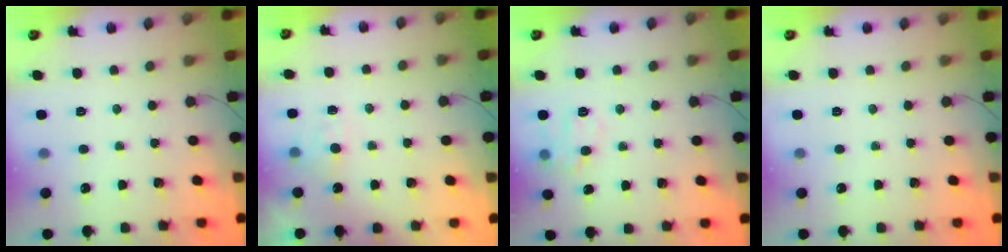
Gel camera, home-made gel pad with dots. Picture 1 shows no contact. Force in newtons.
{"total": 3.1, "press": 2.6, "slide": 1.7}
{"total": 9.1, "press": 9.1, "slide": 0.4}
{"total": 0.0}